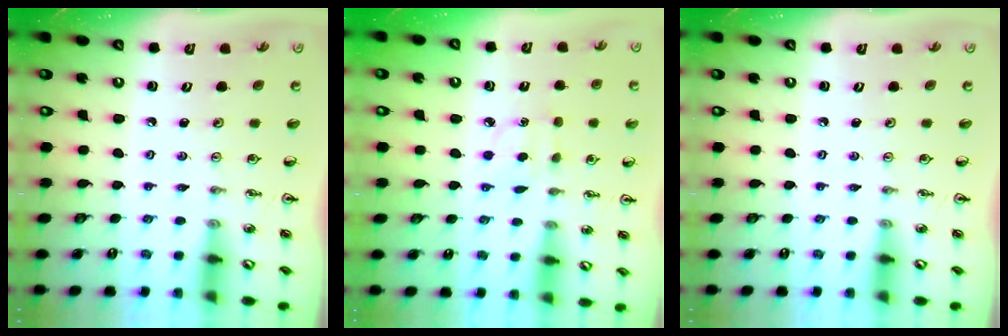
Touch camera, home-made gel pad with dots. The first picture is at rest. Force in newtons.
{"total": 3.9, "press": 3.9, "slide": 0.5}
{"total": 0.0}